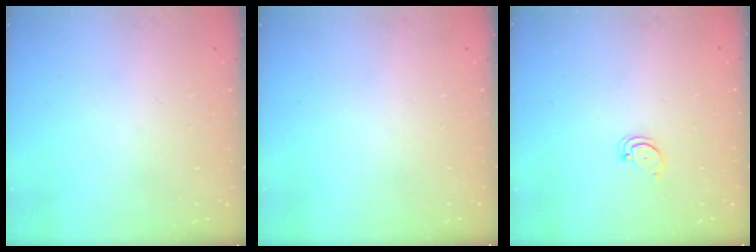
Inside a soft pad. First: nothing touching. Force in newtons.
{"total": 0.0}
{"total": 2.5, "press": 2.5, "slide": 0.2}